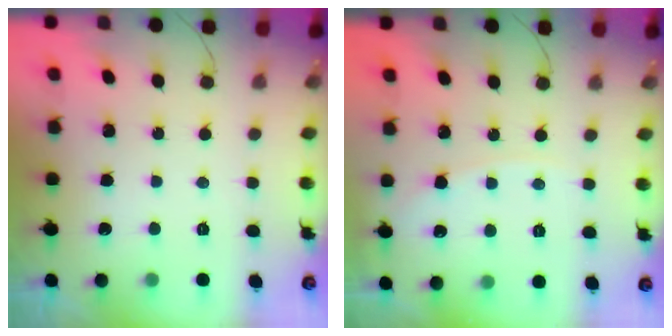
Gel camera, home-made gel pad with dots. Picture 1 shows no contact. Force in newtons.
{"total": 5.6, "press": 5.6, "slide": 0.8}